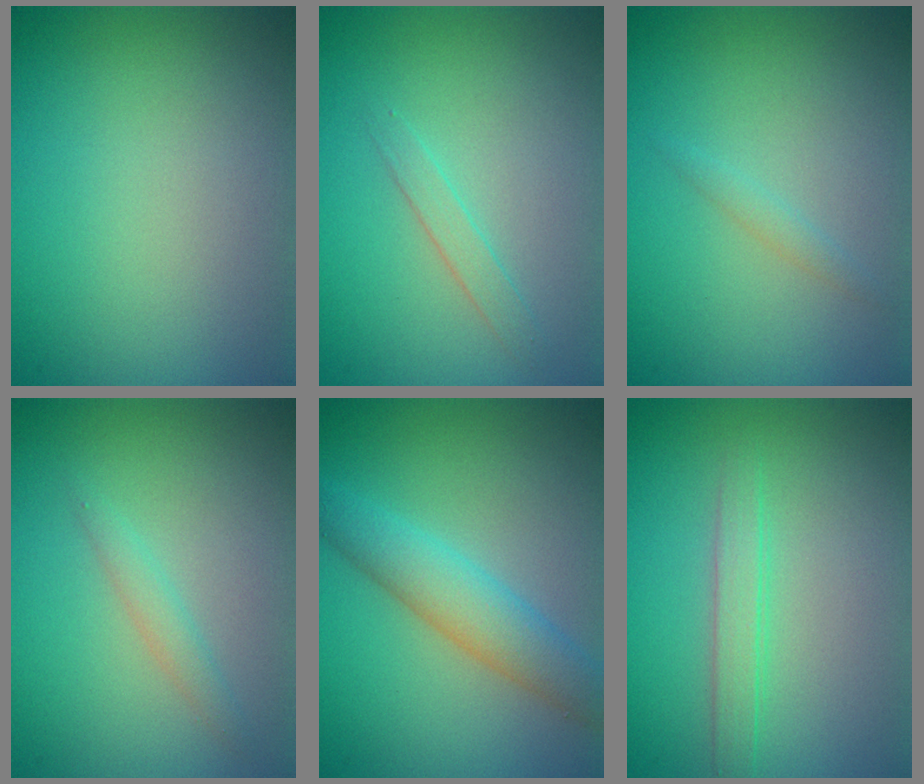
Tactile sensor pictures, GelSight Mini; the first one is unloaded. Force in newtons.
{"total": 1.3, "press": 1.3, "slide": 0.1}
{"total": 0.9, "press": 0.8, "slide": 0.0}
{"total": 1.4, "press": 1.4, "slide": 0.1}
{"total": 4.6, "press": 4.6, "slide": 0.1}
{"total": 1.9, "press": 1.9, "slide": 0.0}